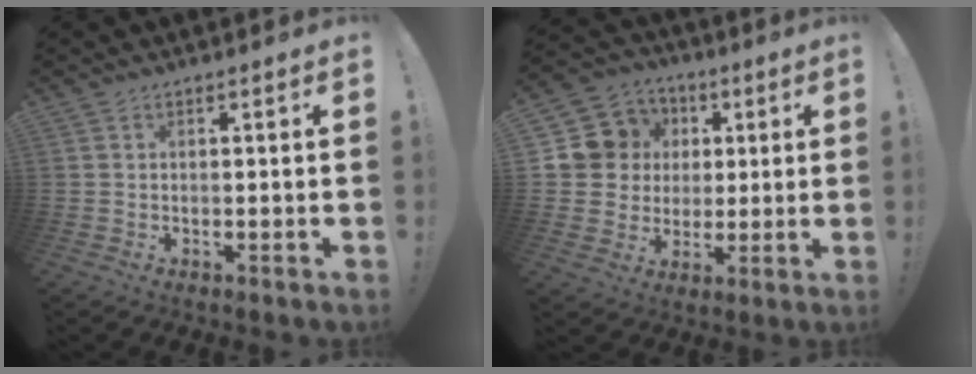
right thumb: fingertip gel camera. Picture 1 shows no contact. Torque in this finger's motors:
{"motor_torque": [0.18, 0.17, 0.03, -0.02, 0.01]}